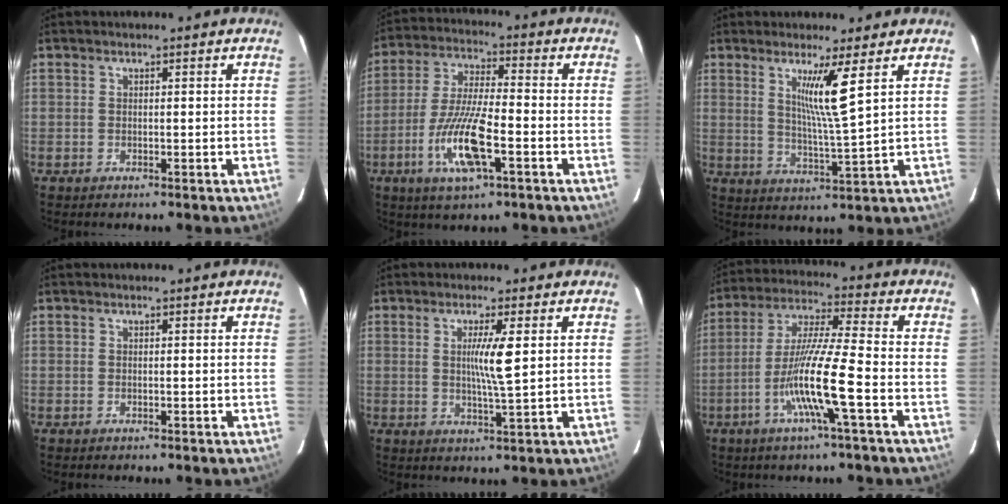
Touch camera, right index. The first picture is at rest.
{"total": 12.2, "force": [-4.5, 2.0, 11.1], "torque": [-0.224, -0.013, -0.083]}
{"total": 7.2, "force": [3.1, -1.6, 6.2], "torque": [-0.109, -0.022, 0.058]}
{"total": 0.0}
{"total": 5.5, "force": [1.2, -0.2, 5.3], "torque": [-0.095, -0.009, 0.021]}
{"total": 12.3, "force": [-4.2, -0.7, 11.5], "torque": [-0.226, -0.006, -0.083]}